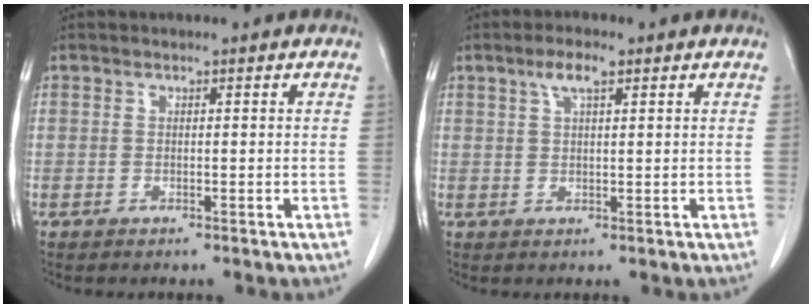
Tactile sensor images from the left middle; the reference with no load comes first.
{"total": 3.3, "force": [1.9, 0.7, 2.6], "torque": [-0.057, 0.007, 0.035]}